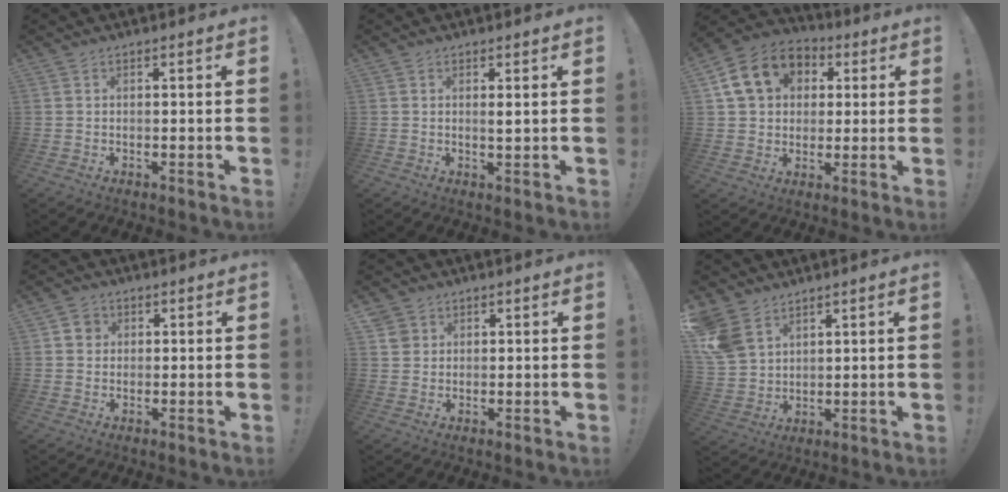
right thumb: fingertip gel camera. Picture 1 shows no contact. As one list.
[{"total": 1.5, "force": [0.6, 0.0, 1.3], "torque": [-0.013, -0.007, 0.007]}, {"total": 15.3, "force": [5.0, 12.3, 7.6], "torque": [-0.103, -0.005, 0.102]}, {"total": 3.6, "force": [0.6, 3.3, 1.3], "torque": [-0.018, 0.005, 0.012]}, {"total": 3.4, "force": [1.8, 2.8, 0.5], "torque": [-0.013, -0.001, 0.035]}, {"total": 9.3, "force": [6.0, 6.1, 3.7], "torque": [-0.076, -0.030, 0.123]}]